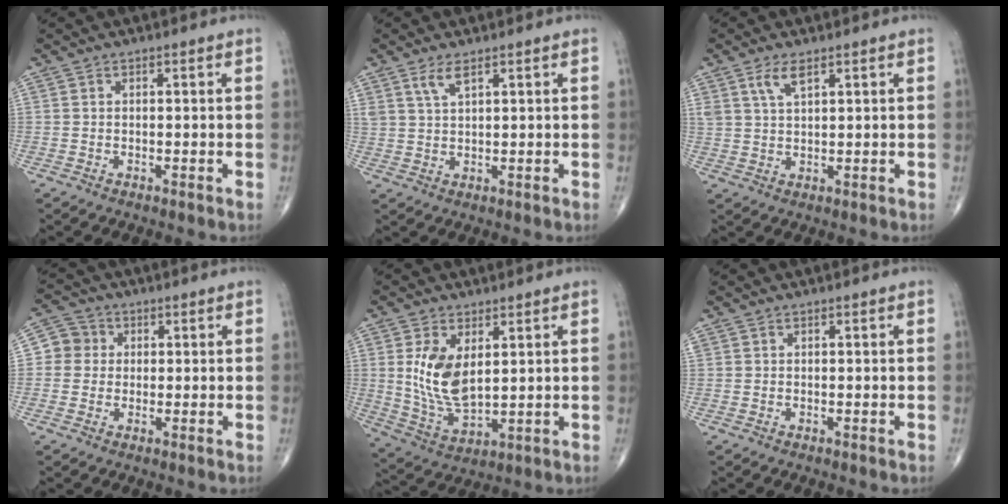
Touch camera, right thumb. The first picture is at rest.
{"total": 3.3, "force": [2.1, 1.0, 2.2], "torque": [-0.046, -0.007, 0.047]}
{"total": 3.9, "force": [2.4, 1.5, 2.8], "torque": [-0.054, -0.007, 0.051]}
{"total": 4.8, "force": [0.4, 4.7, 1.0], "torque": [0.006, 0.008, -0.002]}
{"total": 10.8, "force": [2.6, 5.8, 8.8], "torque": [-0.162, -0.022, 0.064]}
{"total": 0.0}